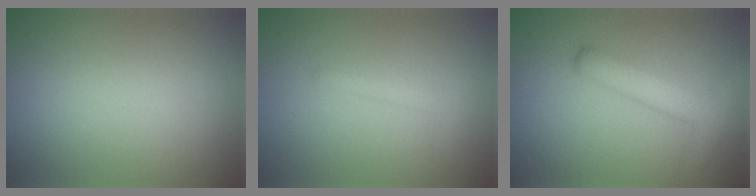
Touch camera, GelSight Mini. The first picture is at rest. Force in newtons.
{"total": 1.2, "press": 1.2, "slide": 0.0}
{"total": 4.3, "press": 4.3, "slide": 0.2}